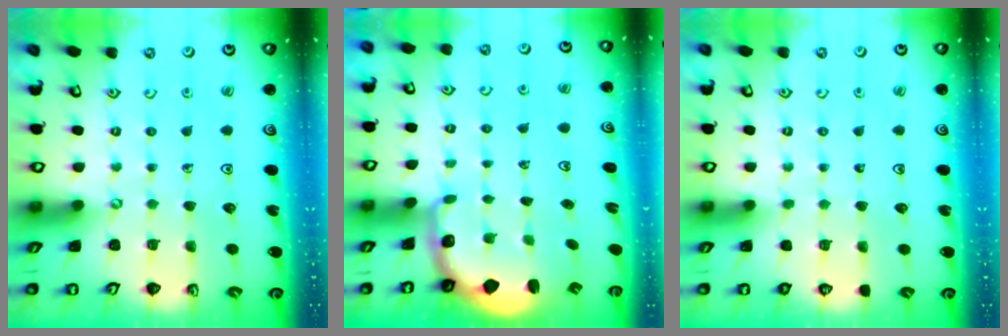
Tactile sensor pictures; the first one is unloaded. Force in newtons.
{"total": 2.2, "press": 1.5, "slide": 1.6}
{"total": 0.0}